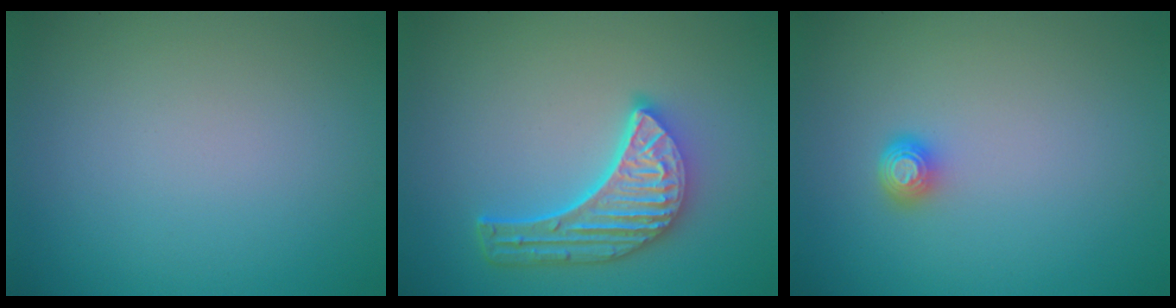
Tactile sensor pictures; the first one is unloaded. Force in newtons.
{"total": 5.6, "press": 4.4, "slide": 3.6}
{"total": 1.5, "press": 1.2, "slide": 0.9}